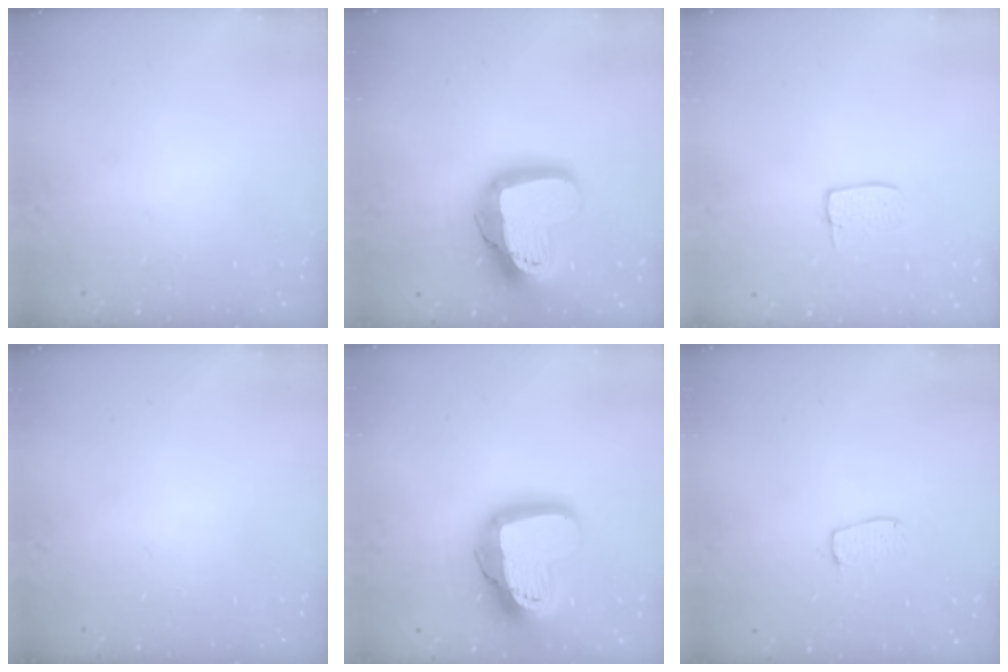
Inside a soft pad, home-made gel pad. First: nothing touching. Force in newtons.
{"total": 21.6, "press": 21.5, "slide": 1.9}
{"total": 6.0, "press": 6.0, "slide": 0.4}
{"total": 0.0}
{"total": 21.6, "press": 21.5, "slide": 1.9}
{"total": 5.7, "press": 5.7, "slide": 0.4}